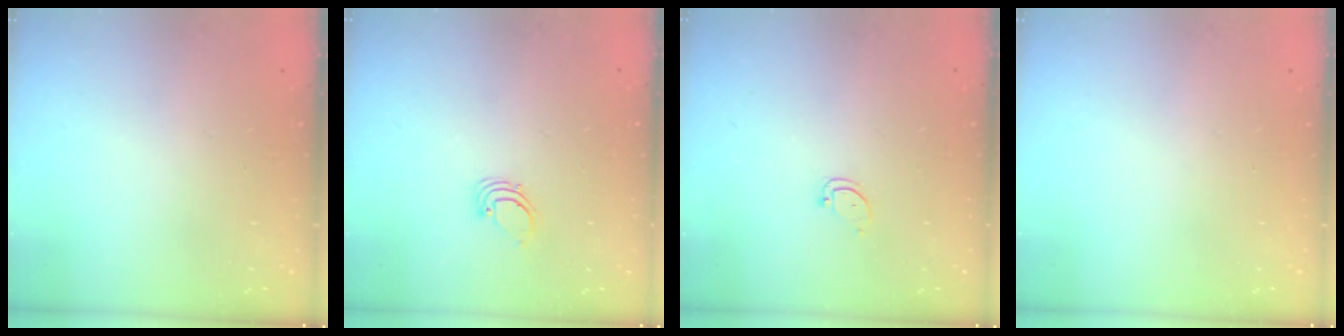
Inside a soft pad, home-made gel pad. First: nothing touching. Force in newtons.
{"total": 1.9, "press": 1.9, "slide": 0.1}
{"total": 2.9, "press": 2.9, "slide": 0.2}
{"total": 0.0}